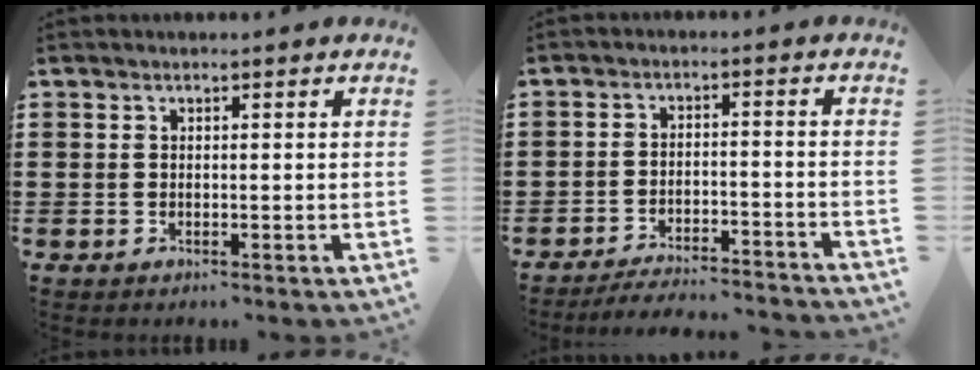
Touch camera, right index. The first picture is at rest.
{"total": 4.2, "force": [-4.1, -0.2, 0.8], "torque": [-0.016, -0.003, -0.082]}